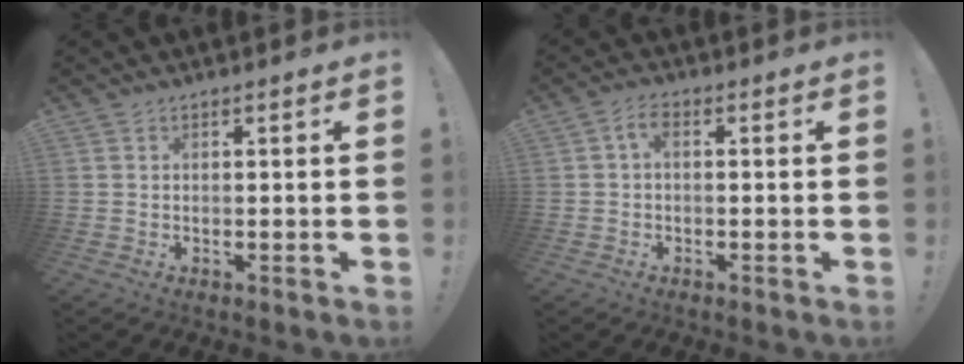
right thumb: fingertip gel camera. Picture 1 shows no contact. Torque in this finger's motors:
{"motor_torque": [-0.17, 0.17, 0.22, 0.02, 0.00]}